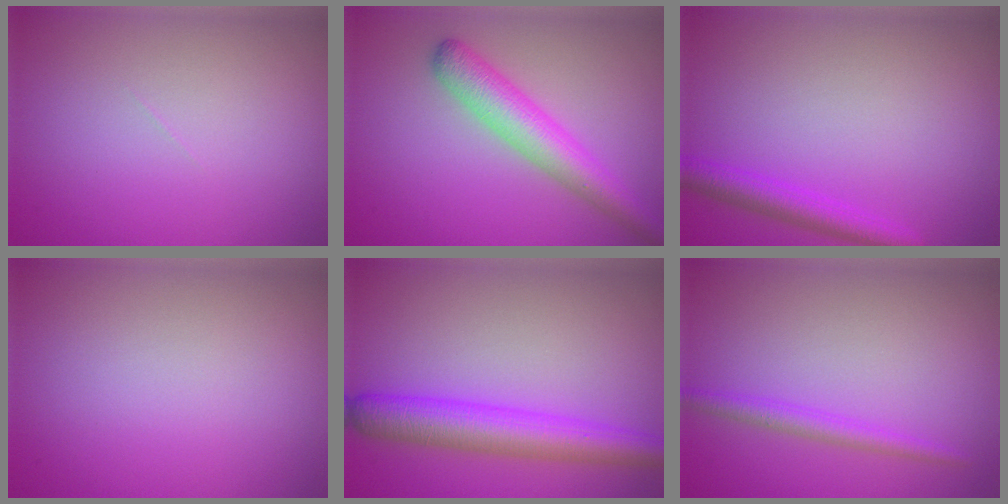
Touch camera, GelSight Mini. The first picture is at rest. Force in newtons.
{"total": 4.8, "press": 4.8, "slide": 0.2}
{"total": 2.8, "press": 2.8, "slide": 0.1}
{"total": 0.0}
{"total": 5.7, "press": 5.7, "slide": 0.2}
{"total": 1.9, "press": 1.8, "slide": 0.2}